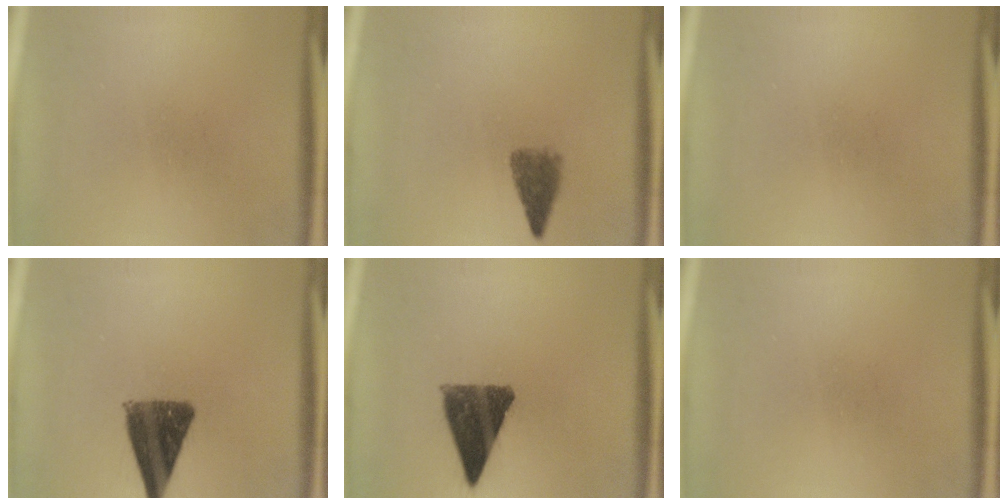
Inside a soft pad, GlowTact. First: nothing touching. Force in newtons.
{"total": 3.4}
{"total": 0.0}
{"total": 10.7}
{"total": 10.7}
{"total": 0.0}